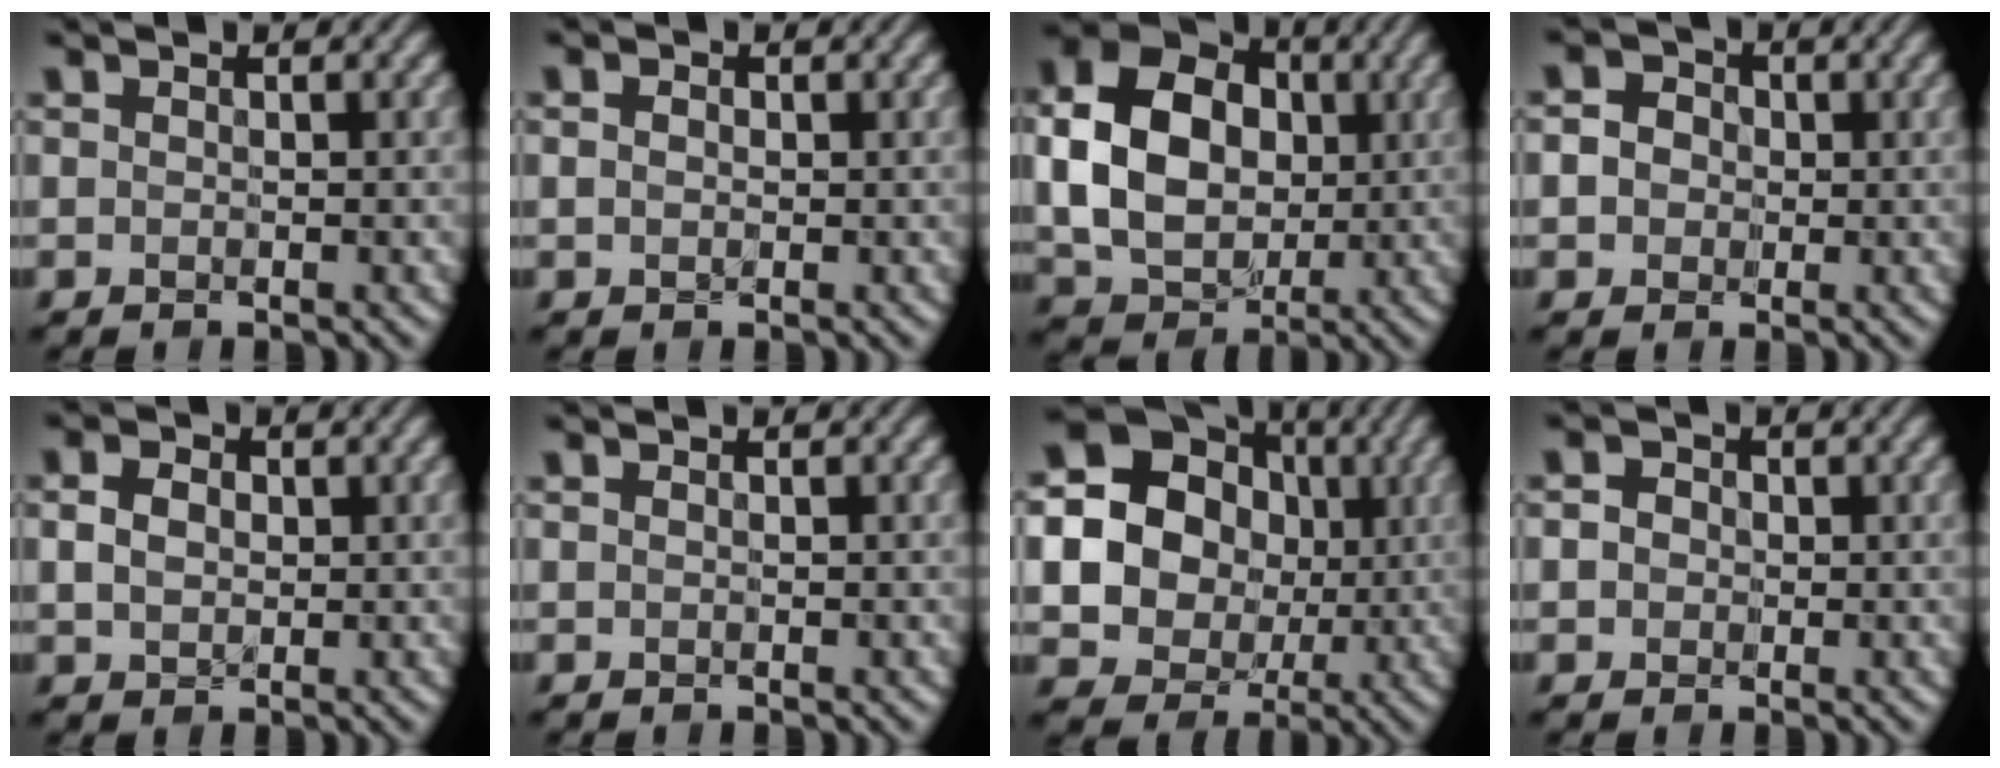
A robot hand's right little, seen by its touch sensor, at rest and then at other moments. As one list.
[{"total": 0.7, "force": [-0.1, 0.6, 0.3], "torque": [-0.008, 0.000, -0.002]}, {"total": 11.8, "force": [0.6, 9.3, 7.1], "torque": [-0.154, 0.015, 0.013]}, {"total": 3.9, "force": [0.6, 3.4, 1.9], "torque": [-0.041, 0.015, -0.004]}, {"total": 2.3, "force": [-0.1, 1.8, 1.3], "torque": [-0.031, 0.001, -0.003]}, {"total": 0.0}, {"total": 20.9, "force": [2.0, 19.7, 6.9], "torque": [-0.179, 0.000, 0.010]}, {"total": 2.1, "force": [0.2, 1.9, 0.9], "torque": [-0.027, 0.008, 0.000]}]